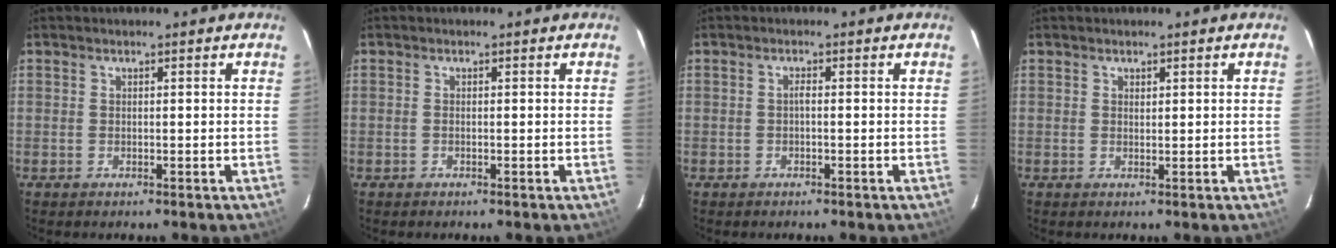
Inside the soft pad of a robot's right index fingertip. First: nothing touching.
{"total": 0.0}
{"total": 0.8, "force": [-0.3, 0.2, 0.7], "torque": [-0.013, 0.006, -0.007]}
{"total": 0.6, "force": [0.4, 0.4, 0.1], "torque": [-0.004, 0.002, 0.008]}